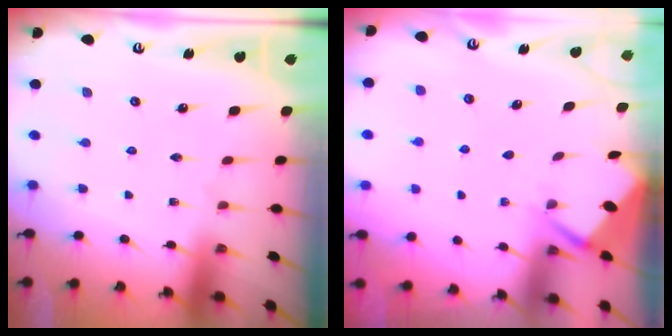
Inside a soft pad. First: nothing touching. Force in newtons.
{"total": 2.8, "press": 2.8, "slide": 0.2}